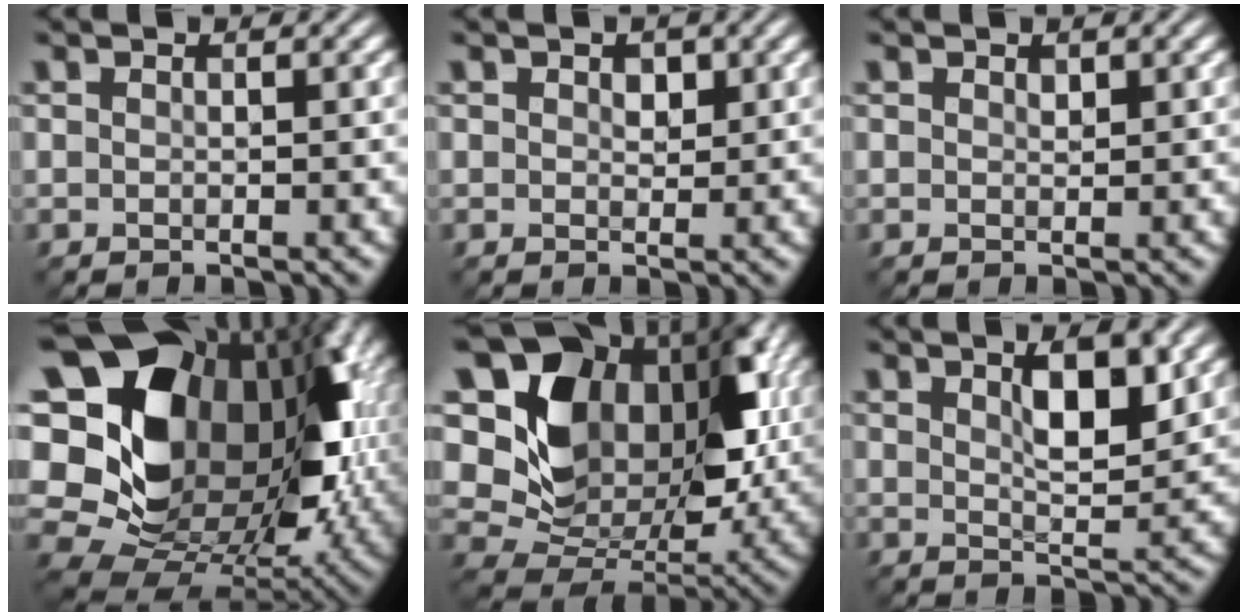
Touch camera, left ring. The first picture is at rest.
{"total": 1.4, "force": [0.5, 0.9, 0.9], "torque": [-0.010, -0.002, 0.008]}
{"total": 0.6, "force": [0.4, 0.4, 0.3], "torque": [-0.005, -0.003, 0.007]}
{"total": 18.5, "force": [3.4, 13.7, 11.8], "torque": [-0.224, 0.015, 0.065]}
{"total": 13.9, "force": [4.2, 10.2, 8.6], "torque": [-0.161, 0.019, 0.074]}
{"total": 5.2, "force": [2.1, 1.6, 4.5], "torque": [-0.071, -0.001, 0.034]}